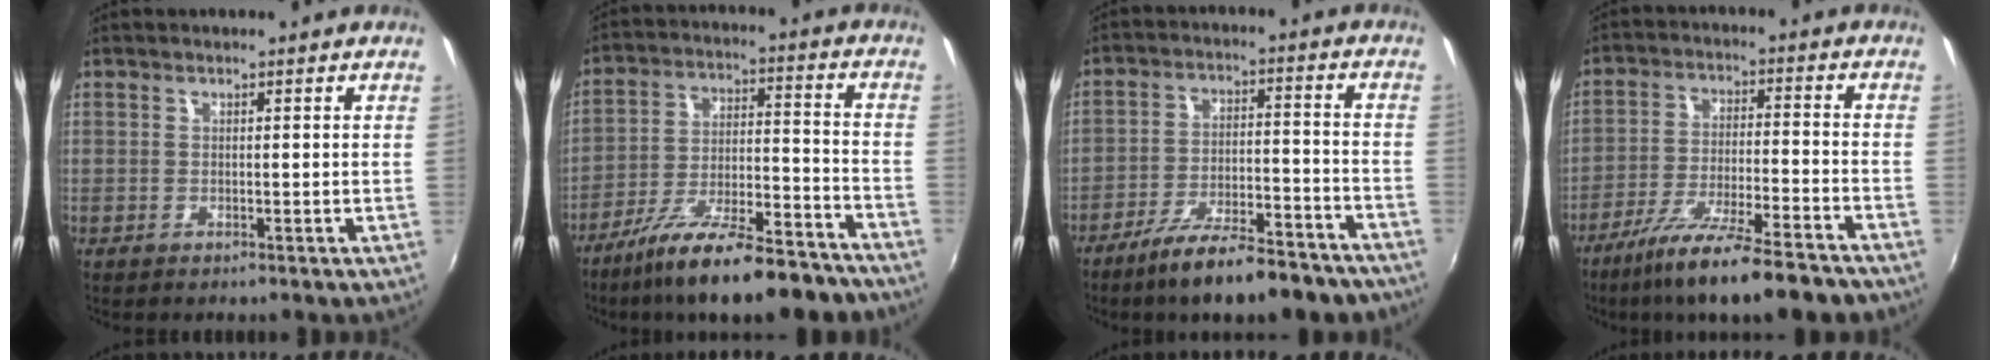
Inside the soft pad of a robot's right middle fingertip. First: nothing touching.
{"total": 21.4, "force": [-17.3, 4.6, 11.6], "torque": [-0.200, -0.026, -0.255]}
{"total": 18.0, "force": [-14.8, 4.5, 9.2], "torque": [-0.155, -0.007, -0.208]}
{"total": 17.8, "force": [-14.2, 2.3, 10.5], "torque": [-0.191, -0.038, -0.221]}